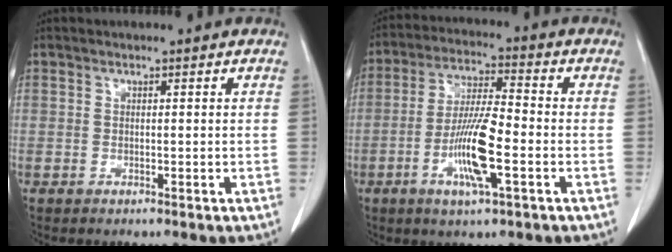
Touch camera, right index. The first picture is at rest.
{"total": 10.5, "force": [-3.3, 1.3, 9.8], "torque": [-0.188, -0.006, -0.062]}